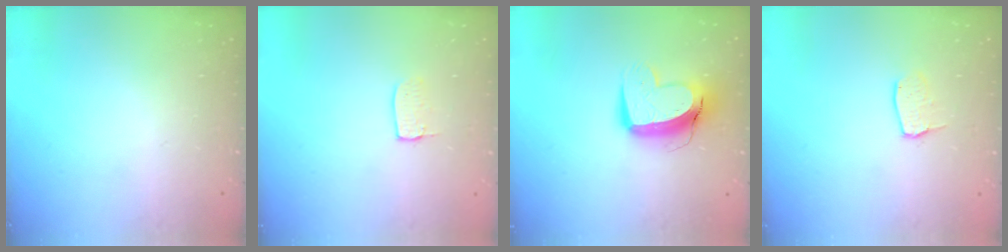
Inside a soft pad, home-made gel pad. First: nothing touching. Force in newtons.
{"total": 3.4, "press": 3.4, "slide": 0.1}
{"total": 11.3, "press": 11.2, "slide": 1.1}
{"total": 5.6, "press": 5.6, "slide": 0.4}